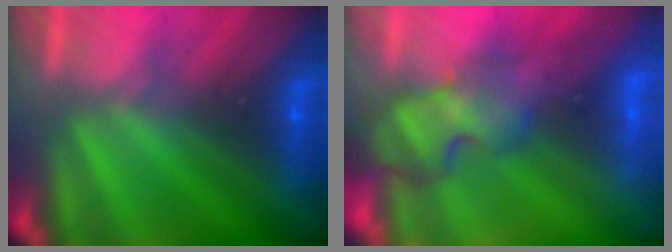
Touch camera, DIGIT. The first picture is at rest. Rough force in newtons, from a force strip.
{"total": 3.9}